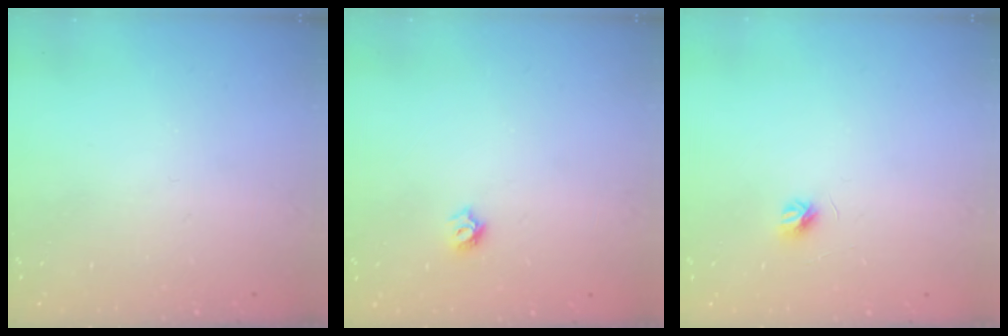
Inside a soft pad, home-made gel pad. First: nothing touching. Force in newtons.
{"total": 4.8, "press": 4.8, "slide": 0.6}
{"total": 4.1, "press": 4.0, "slide": 0.4}